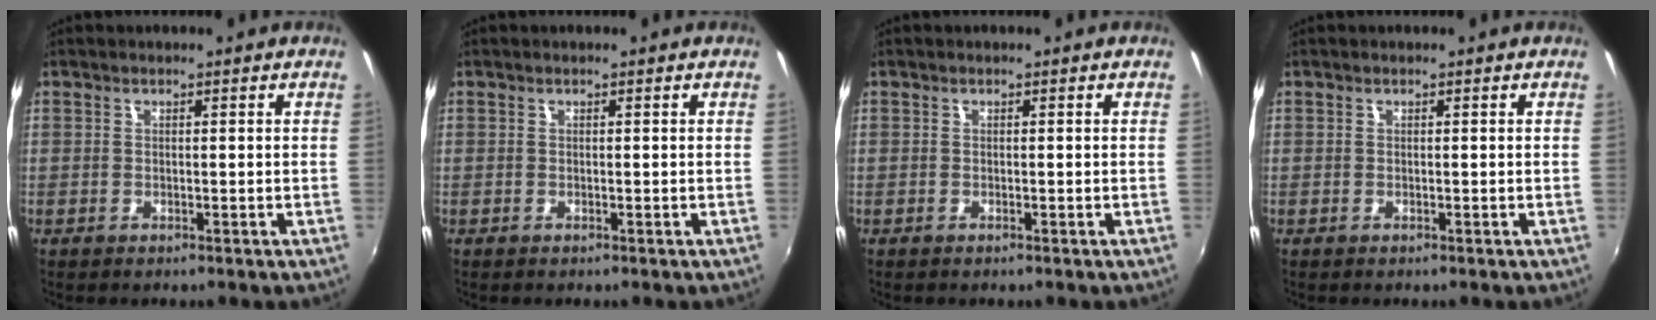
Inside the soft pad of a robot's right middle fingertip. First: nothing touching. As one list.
[{"total": 0.0}, {"total": 0.0}, {"total": 0.0}]